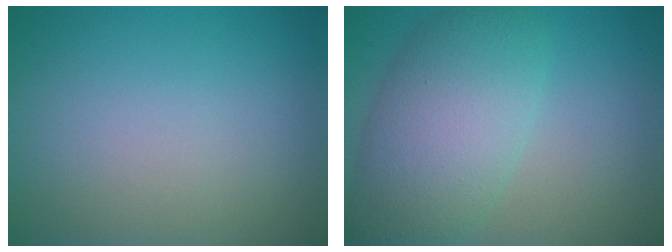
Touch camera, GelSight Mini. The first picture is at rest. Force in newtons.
{"total": 7.6, "press": 7.6, "slide": 0.4}